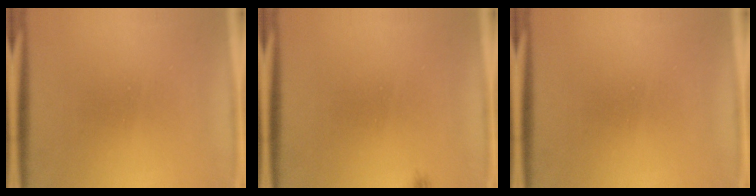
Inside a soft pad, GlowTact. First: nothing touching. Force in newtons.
{"total": 0.6}
{"total": 0.0}